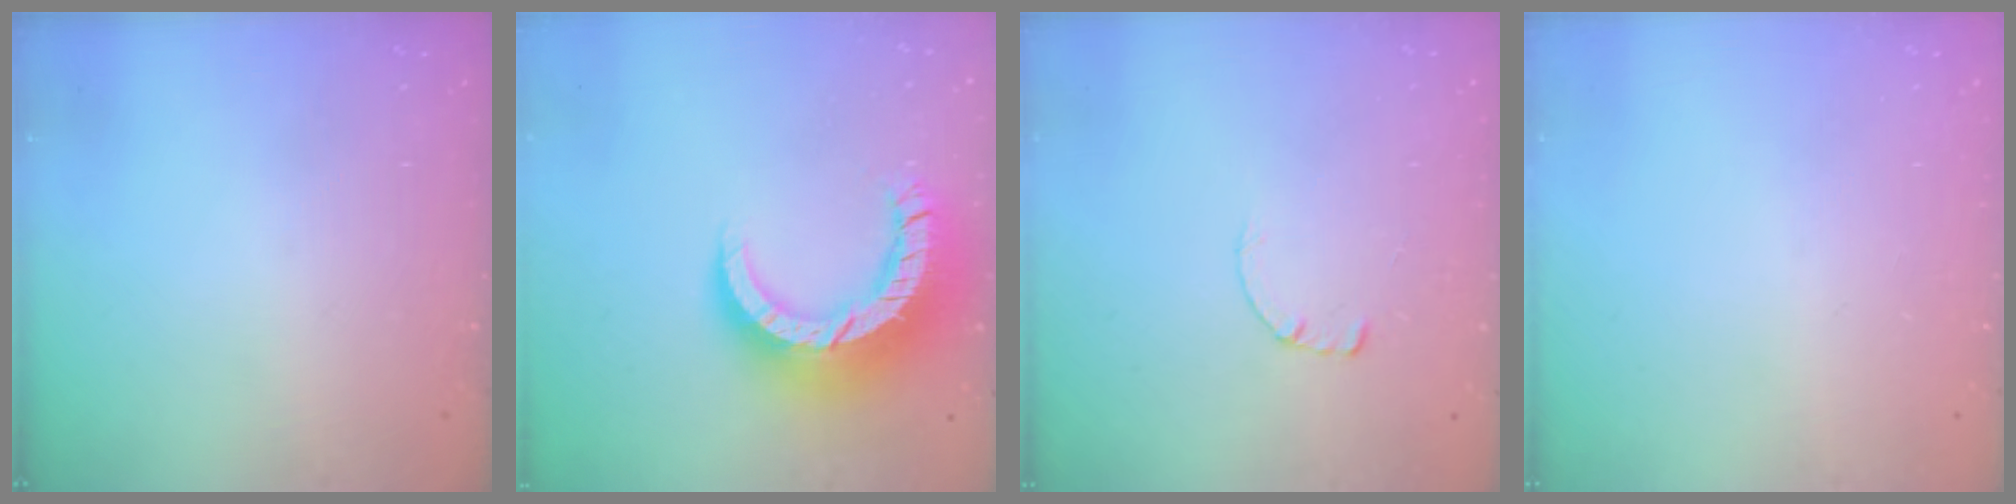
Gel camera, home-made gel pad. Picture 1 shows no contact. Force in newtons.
{"total": 16.1, "press": 16.0, "slide": 1.4}
{"total": 0.7, "press": 0.7, "slide": 0.2}
{"total": 0.0}